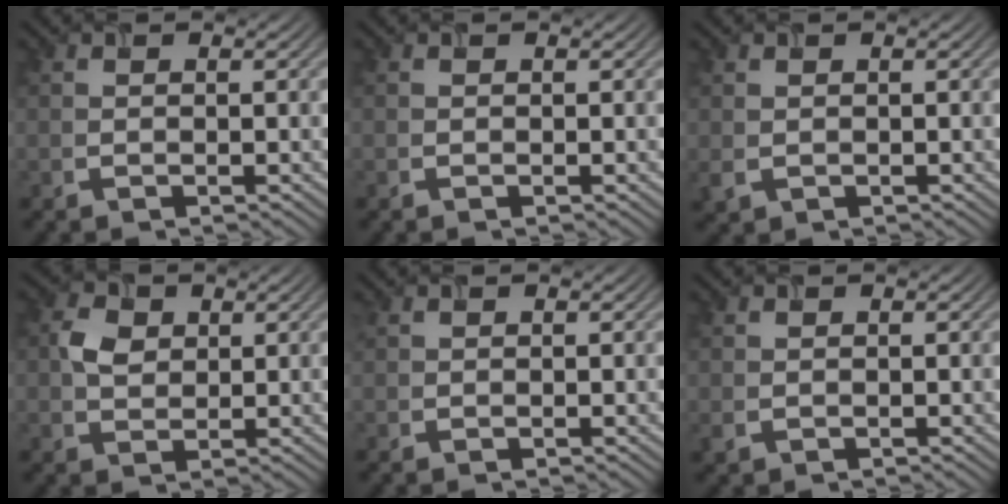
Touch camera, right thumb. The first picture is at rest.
{"total": 0.0}
{"total": 1.4, "force": [0.1, 1.2, 0.7], "torque": [-0.020, -0.003, 0.006]}
{"total": 3.3, "force": [0.9, 2.5, 2.0], "torque": [-0.045, 0.003, 0.013]}
{"total": 0.7, "force": [0.6, 0.4, 0.2], "torque": [-0.005, 0.003, 0.013]}
{"total": 0.8, "force": [0.2, 0.7, 0.4], "torque": [-0.012, -0.001, 0.006]}